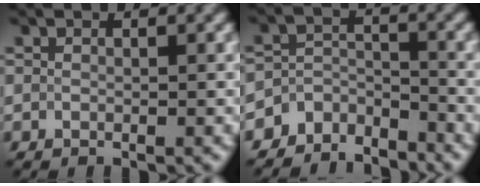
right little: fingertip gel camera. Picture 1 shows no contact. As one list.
[{"total": 4.6, "force": [-4.0, 2.2, 0.3], "torque": [0.008, -0.003, -0.072]}]